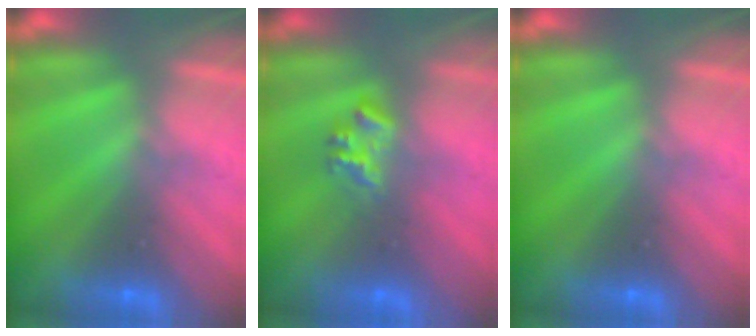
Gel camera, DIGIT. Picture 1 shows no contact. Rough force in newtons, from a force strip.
{"total": 2.2}
{"total": 0.0}